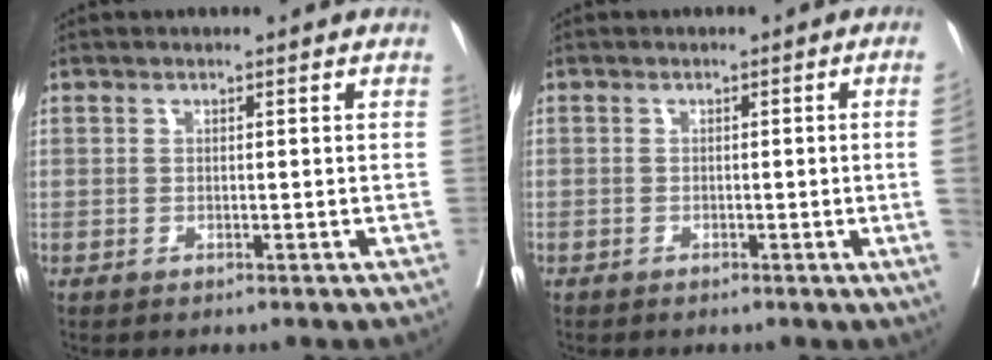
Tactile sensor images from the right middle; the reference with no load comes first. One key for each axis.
{"total": 3.2, "fx": -0.7, "fy": -1.2, "fz": 2.9, "tx": -0.034, "ty": -0.004, "tz": -0.010}